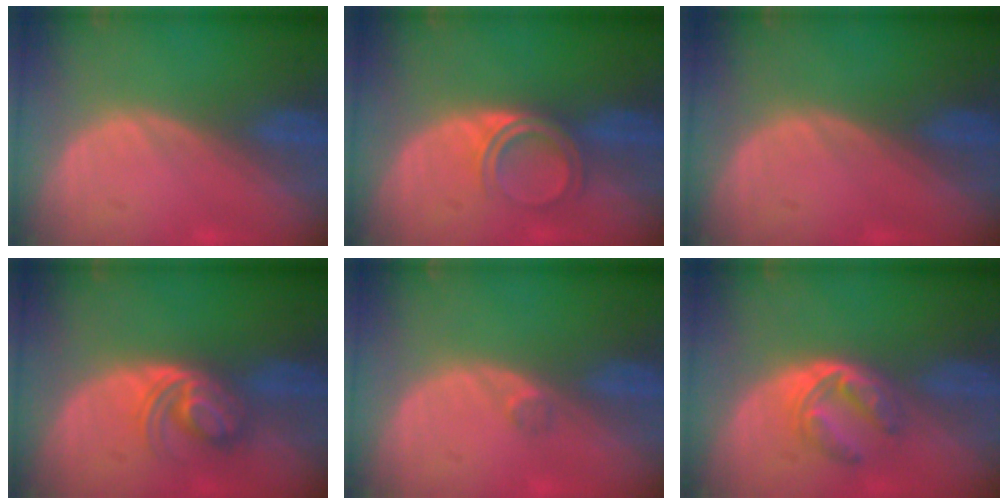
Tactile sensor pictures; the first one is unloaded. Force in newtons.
{"total": 4.7, "press": 4.0, "slide": 2.5}
{"total": 0.0}
{"total": 5.7, "press": 5.4, "slide": 1.9}
{"total": 1.2, "press": 1.0, "slide": 0.7}
{"total": 6.1, "press": 5.2, "slide": 3.2}